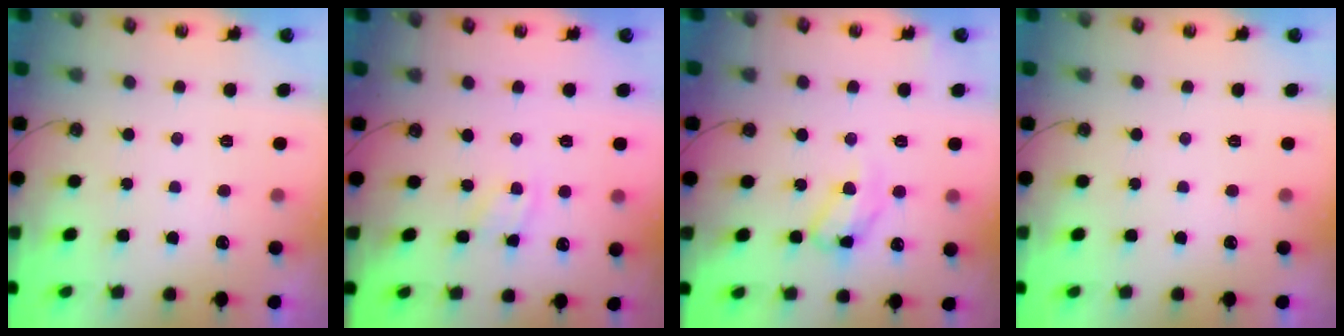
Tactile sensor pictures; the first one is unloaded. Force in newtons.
{"total": 4.5, "press": 4.5, "slide": 0.4}
{"total": 12.7, "press": 12.7, "slide": 1.1}
{"total": 0.0}